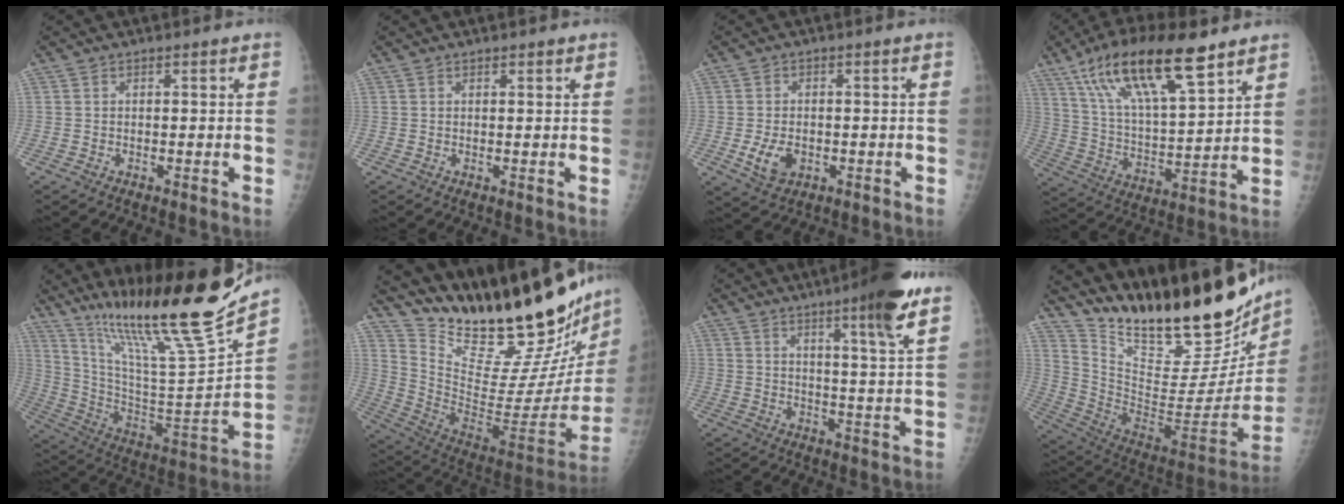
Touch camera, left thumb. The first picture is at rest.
{"total": 0.7, "force": [0.6, 0.2, 0.4], "torque": [-0.004, -0.003, 0.008]}
{"total": 5.2, "force": [-1.3, 3.6, 3.5], "torque": [-0.059, -0.001, -0.017]}
{"total": 20.6, "force": [12.7, 5.9, 15.1], "torque": [-0.260, -0.037, 0.236]}
{"total": 26.7, "force": [21.6, 0.9, 15.7], "torque": [-0.241, -0.123, 0.364]}
{"total": 35.5, "force": [30.1, 7.6, 17.2], "torque": [-0.252, -0.195, 0.440]}
{"total": 12.5, "force": [7.9, 0.3, 9.7], "torque": [-0.136, -0.041, 0.109]}
{"total": 35.6, "force": [27.6, 11.2, 19.5], "torque": [-0.293, -0.136, 0.417]}